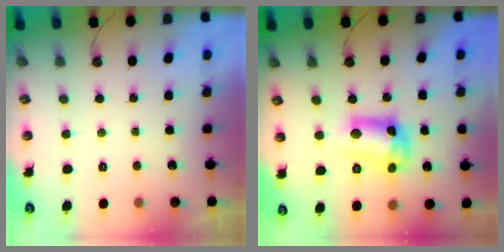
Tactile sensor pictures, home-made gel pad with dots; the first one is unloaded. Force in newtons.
{"total": 11.7, "press": 11.7, "slide": 1.1}